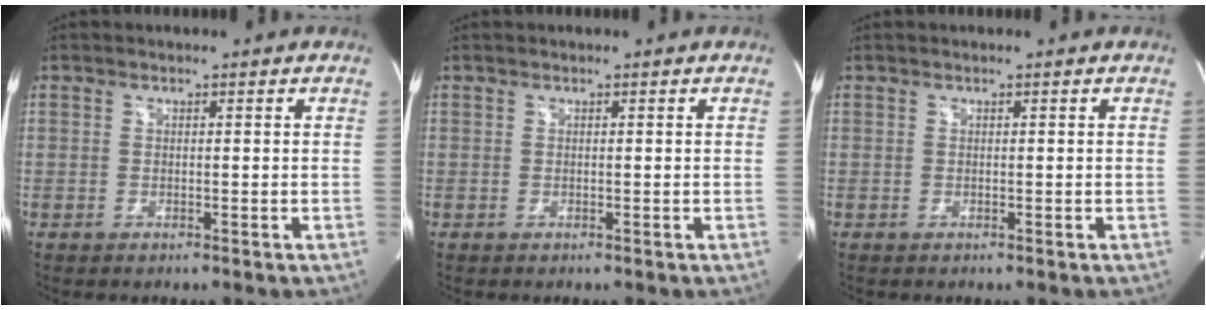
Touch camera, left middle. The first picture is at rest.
{"total": 0.0}
{"total": 0.0}